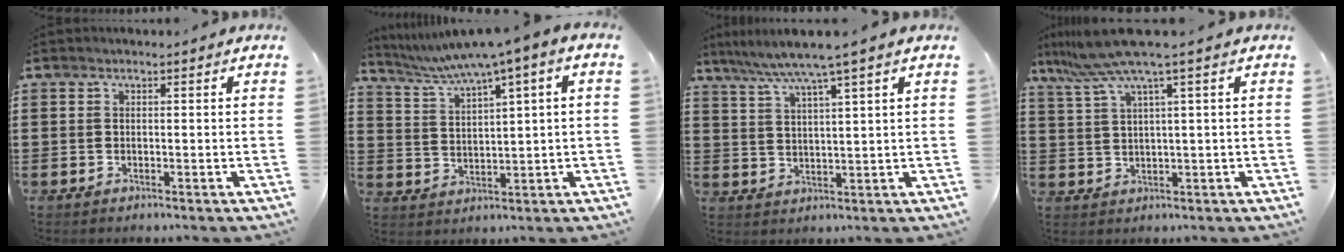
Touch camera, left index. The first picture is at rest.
{"total": 4.8, "force": [3.1, 0.0, 3.6], "torque": [-0.083, -0.018, 0.045]}
{"total": 5.7, "force": [4.3, -0.6, 3.6], "torque": [-0.083, -0.016, 0.071]}
{"total": 6.7, "force": [3.9, -0.6, 5.4], "torque": [-0.130, -0.023, 0.065]}